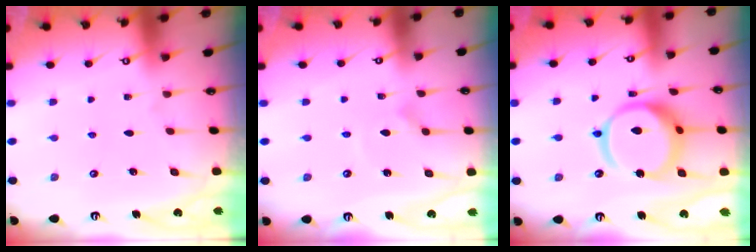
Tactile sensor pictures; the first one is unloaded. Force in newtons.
{"total": 2.6, "press": 2.6, "slide": 0.1}
{"total": 15.4, "press": 15.3, "slide": 1.7}